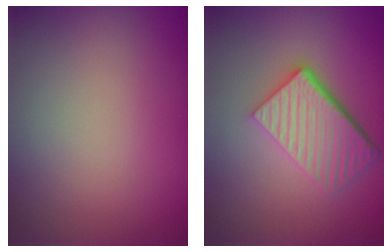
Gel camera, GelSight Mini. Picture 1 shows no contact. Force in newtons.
{"total": 6.0, "press": 4.1, "slide": 4.3}